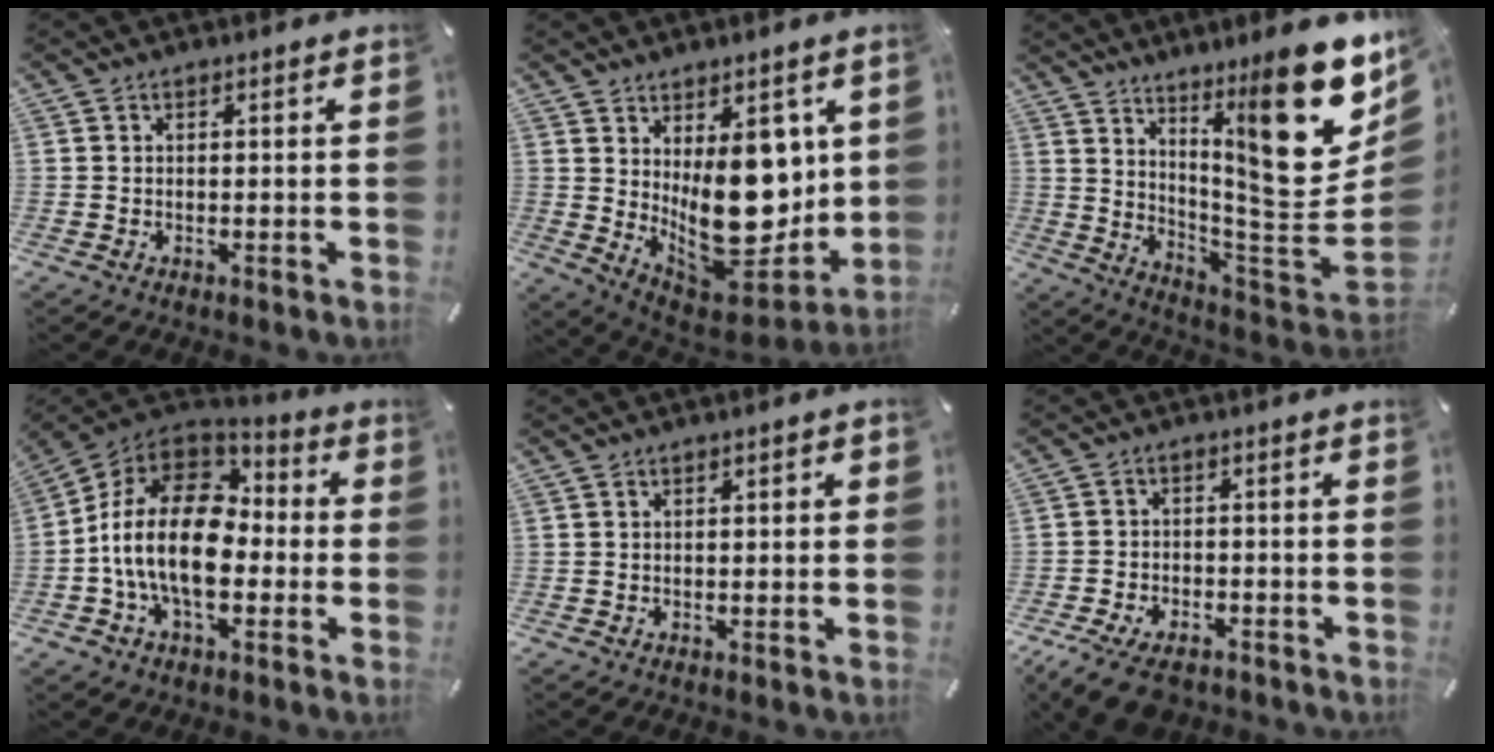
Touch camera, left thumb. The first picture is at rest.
{"total": 19.4, "force": [3.0, 12.4, 14.6], "torque": [-0.183, -0.062, 0.073]}
{"total": 26.4, "force": [11.7, 8.2, 22.2], "torque": [-0.301, -0.107, 0.197]}
{"total": 19.0, "force": [-3.8, 12.0, 14.2], "torque": [-0.281, 0.032, -0.068]}
{"total": 1.0, "force": [-0.1, 0.4, 0.9], "torque": [-0.015, 0.003, -0.004]}
{"total": 7.4, "force": [-5.3, 3.8, 3.5], "torque": [-0.073, 0.023, -0.099]}